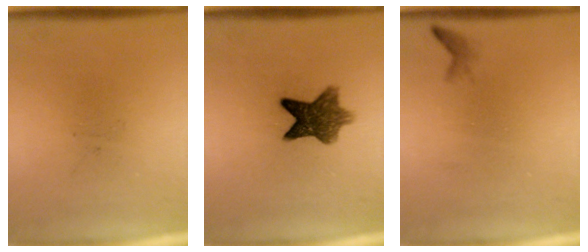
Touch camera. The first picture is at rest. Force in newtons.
{"total": 8.0}
{"total": 0.7}